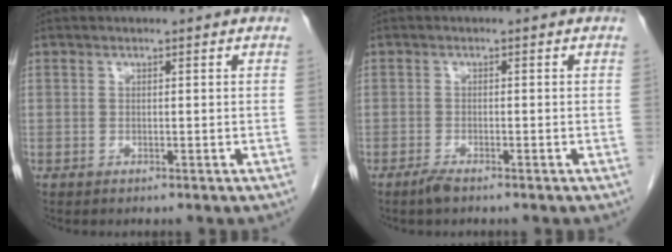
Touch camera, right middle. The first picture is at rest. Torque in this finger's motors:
{"motor_torque": [-0.02, 0.08, 0.02, 0.01]}